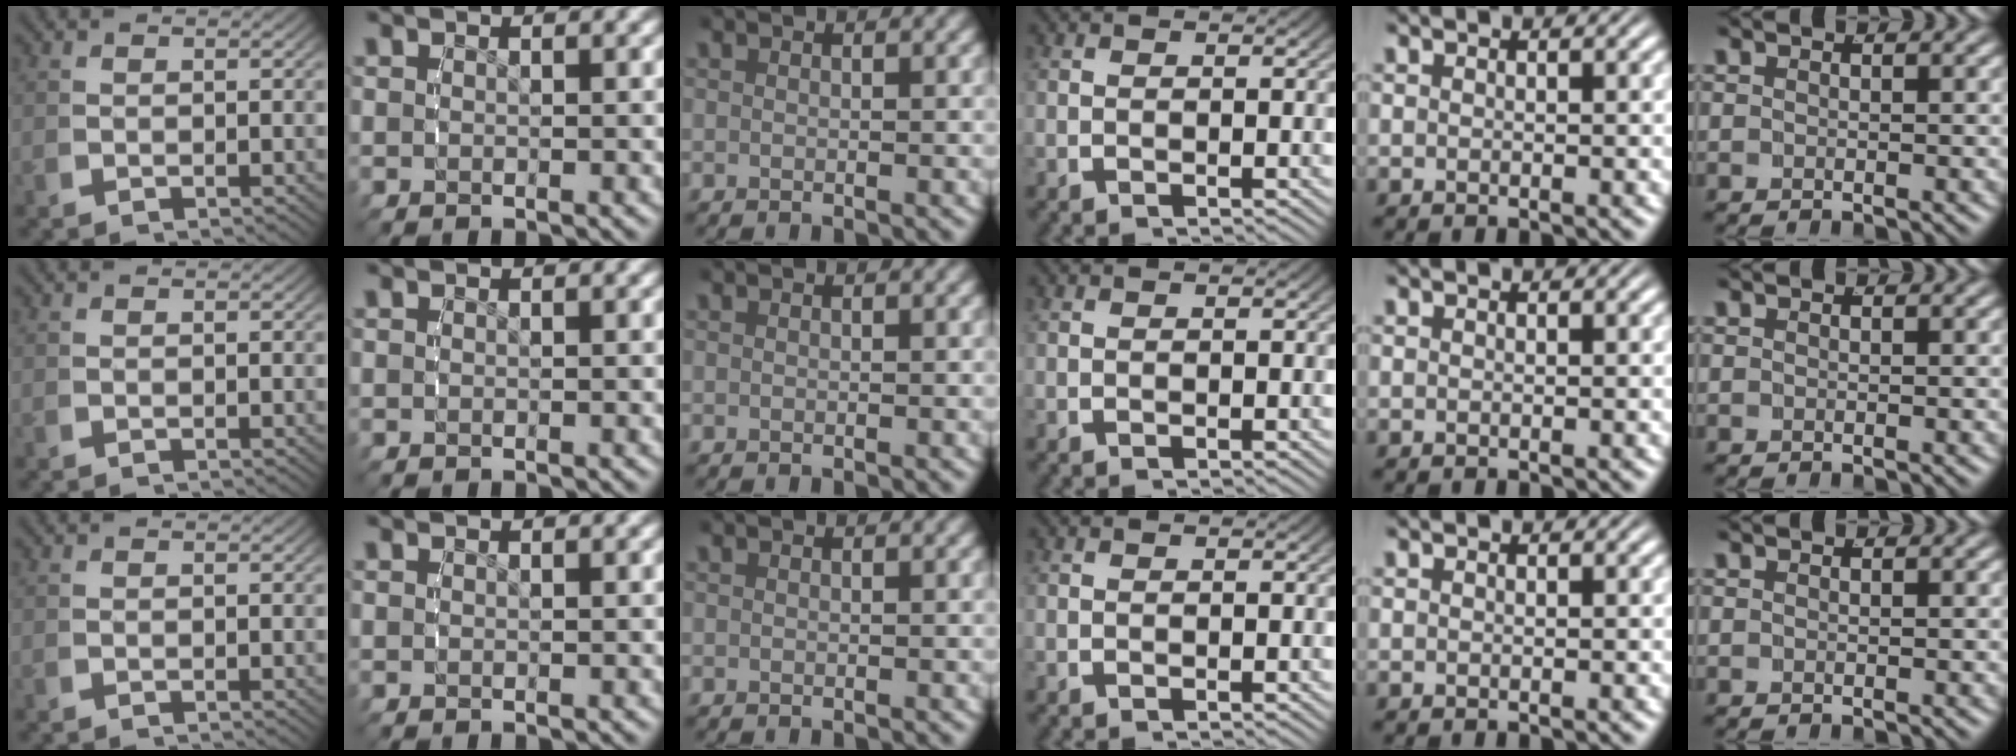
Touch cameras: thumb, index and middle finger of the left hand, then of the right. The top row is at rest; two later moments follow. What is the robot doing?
{"motion": "reach", "object": "velcro strap"}